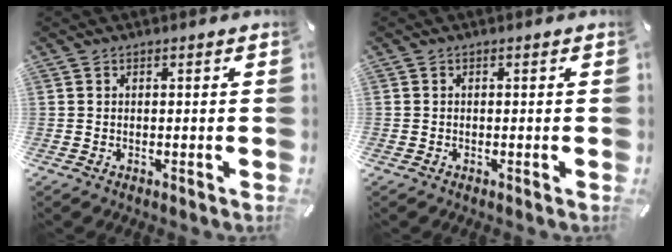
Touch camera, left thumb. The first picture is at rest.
{"total": 0.0}